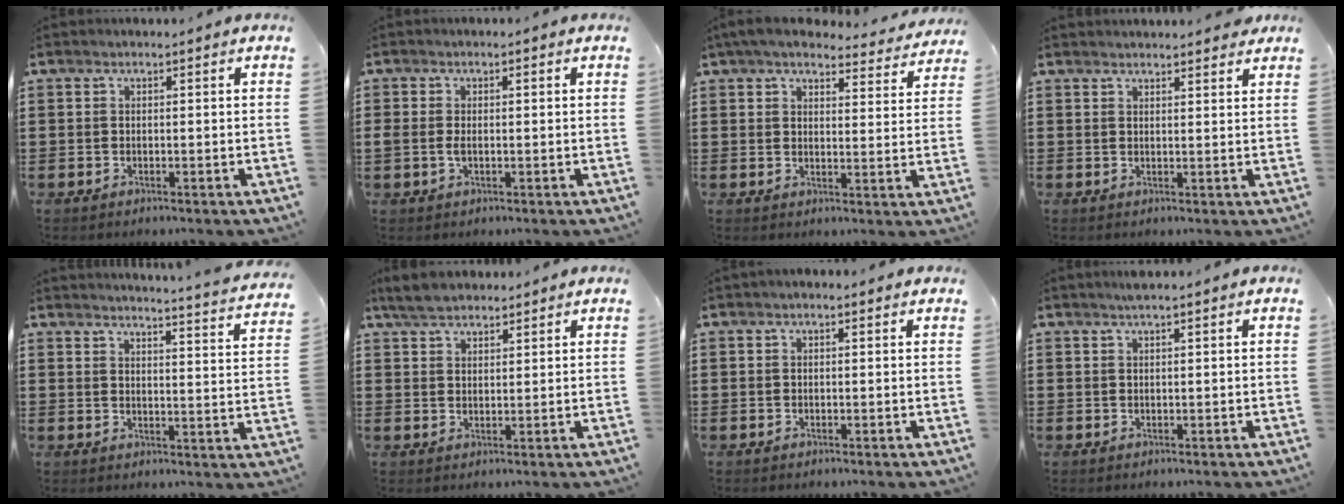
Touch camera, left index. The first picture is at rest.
{"total": 2.1, "force": [-0.3, 1.0, 1.8], "torque": [-0.042, 0.000, -0.009]}
{"total": 5.4, "force": [4.8, 1.1, 2.0], "torque": [-0.059, -0.020, 0.085]}
{"total": 2.1, "force": [2.1, 0.1, 0.2], "torque": [-0.009, -0.001, 0.041]}
{"total": 3.5, "force": [3.3, -0.9, 0.6], "torque": [-0.020, -0.035, 0.050]}
{"total": 4.2, "force": [3.6, 1.6, 1.5], "torque": [-0.041, 0.001, 0.068]}
{"total": 0.7, "force": [0.2, 0.4, 0.5], "torque": [-0.010, 0.006, 0.003]}
{"total": 1.3, "force": [1.0, 0.0, 0.8], "torque": [-0.015, 0.001, 0.018]}